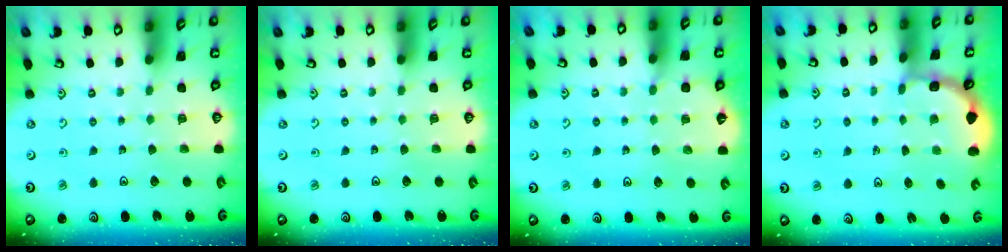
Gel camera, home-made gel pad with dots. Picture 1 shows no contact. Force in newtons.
{"total": 0.0}
{"total": 2.9, "press": 2.9, "slide": 0.3}
{"total": 1.9, "press": 1.9, "slide": 0.3}